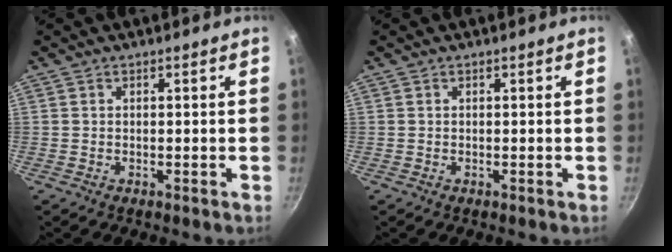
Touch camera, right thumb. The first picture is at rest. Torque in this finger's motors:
{"motor_torque": [0.00, 0.00, -0.01, 0.01, 0.00]}